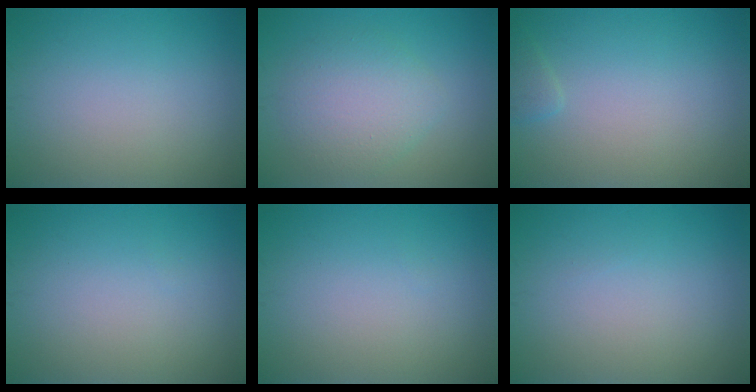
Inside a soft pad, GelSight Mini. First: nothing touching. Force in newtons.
{"total": 4.1, "press": 4.1, "slide": 0.2}
{"total": 0.9, "press": 0.9, "slide": 0.1}
{"total": 0.0}
{"total": 0.0}
{"total": 0.0}